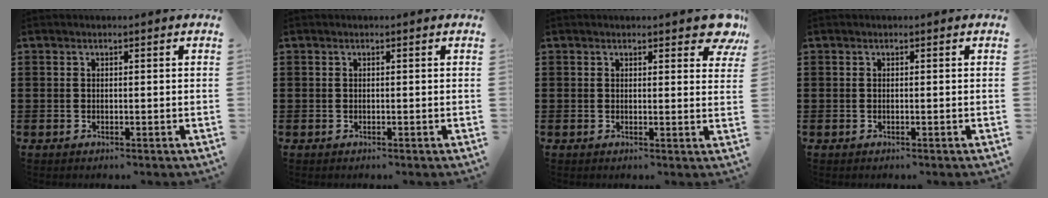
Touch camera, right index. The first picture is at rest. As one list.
[{"total": 0.0}, {"total": 3.2, "force": [2.5, 1.2, 1.6], "torque": [-0.016, -0.003, 0.041]}, {"total": 0.0}]